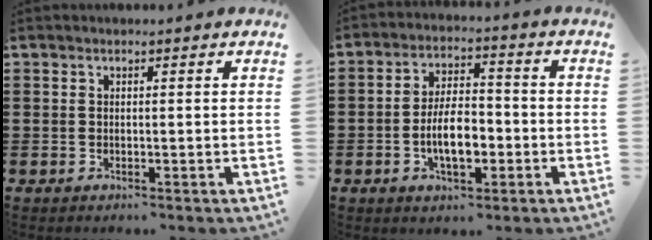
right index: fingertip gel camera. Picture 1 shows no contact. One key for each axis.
{"total": 7.4, "fx": -2.2, "fy": 3.5, "fz": 6.2, "tx": -0.118, "ty": 0.004, "tz": -0.044}